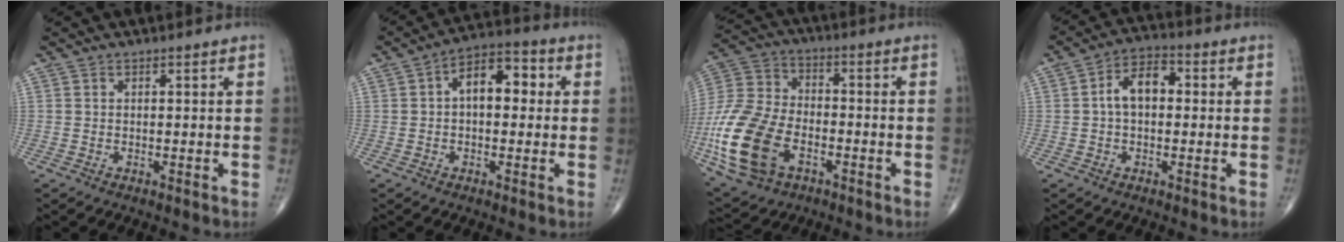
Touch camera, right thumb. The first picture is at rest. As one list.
[{"total": 9.1, "force": [1.1, 5.3, 7.3], "torque": [-0.091, 0.029, 0.007]}, {"total": 20.2, "force": [-6.4, 12.6, 14.4], "torque": [-0.306, 0.014, -0.116]}, {"total": 7.3, "force": [0.5, 4.5, 5.7], "torque": [-0.089, 0.026, -0.002]}]